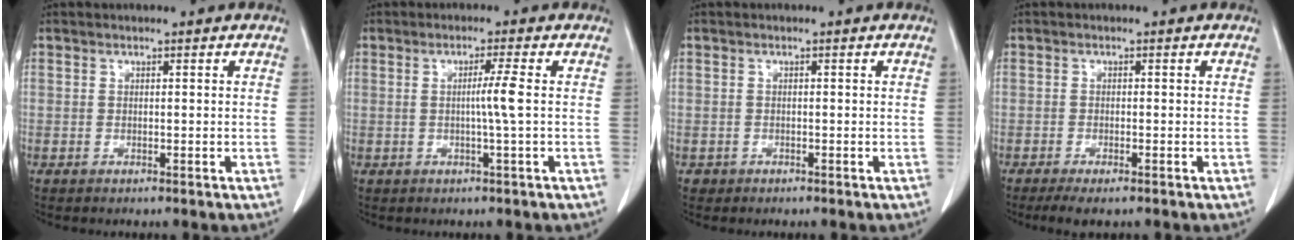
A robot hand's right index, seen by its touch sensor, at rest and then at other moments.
{"total": 3.1, "force": [-0.1, -1.0, 3.0], "torque": [-0.052, -0.002, -0.002]}
{"total": 1.0, "force": [-0.6, 0.8, -0.1], "torque": [-0.008, 0.004, -0.009]}
{"total": 4.0, "force": [-2.9, 1.0, 2.5], "torque": [-0.038, -0.008, -0.041]}